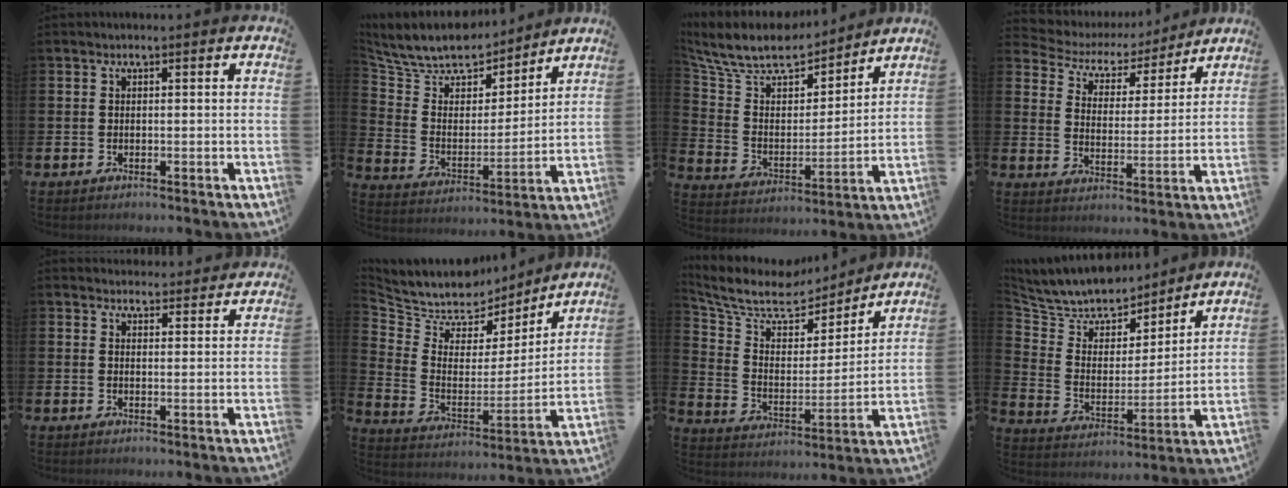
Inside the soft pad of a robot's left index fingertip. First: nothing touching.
{"total": 10.0, "force": [9.3, 3.3, 1.8], "torque": [-0.086, -0.066, 0.167]}
{"total": 11.3, "force": [10.3, 3.5, 3.1], "torque": [-0.103, -0.072, 0.179]}
{"total": 5.1, "force": [4.4, 2.5, 0.7], "torque": [-0.049, -0.033, 0.070]}
{"total": 3.2, "force": [3.0, 0.8, -0.2], "torque": [0.006, -0.019, 0.054]}
{"total": 8.3, "force": [7.6, 3.4, 0.2], "torque": [-0.060, -0.059, 0.135]}
{"total": 8.7, "force": [7.3, 4.0, 2.5], "torque": [-0.096, -0.047, 0.128]}
{"total": 8.6, "force": [8.1, 2.9, 0.7], "torque": [-0.071, -0.061, 0.146]}